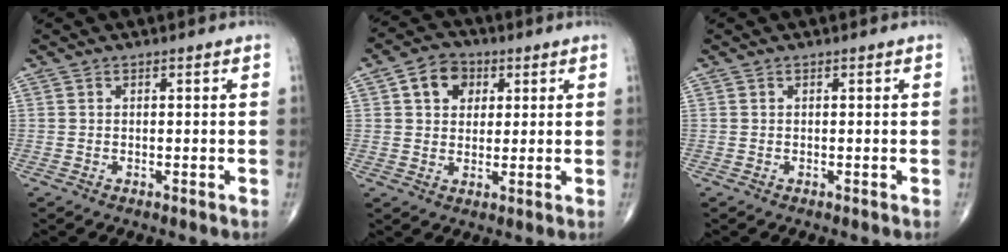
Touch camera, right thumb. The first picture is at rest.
{"total": 7.2, "force": [2.4, 5.6, 3.8], "torque": [-0.035, 0.001, 0.033]}
{"total": 0.0}